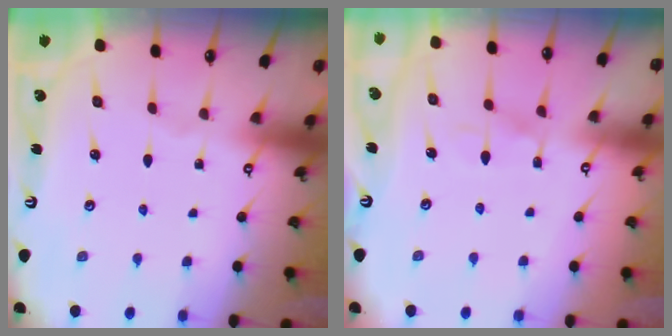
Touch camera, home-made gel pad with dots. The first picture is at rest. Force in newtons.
{"total": 5.8, "press": 5.8, "slide": 0.4}